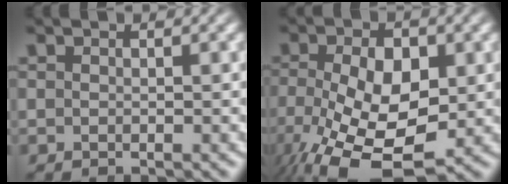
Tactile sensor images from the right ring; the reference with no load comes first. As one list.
[{"total": 10.4, "force": [-3.2, 6.2, 7.7], "torque": [-0.135, -0.050, -0.023]}]